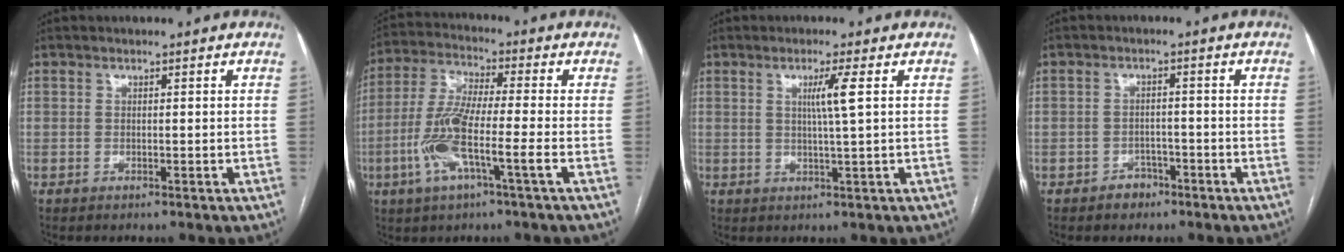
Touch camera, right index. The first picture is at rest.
{"total": 10.7, "force": [-3.4, 1.0, 10.1], "torque": [-0.217, 0.003, -0.070]}
{"total": 3.7, "force": [1.0, -0.9, 3.5], "torque": [-0.064, -0.003, 0.018]}
{"total": 2.9, "force": [-1.9, 2.1, 0.6], "torque": [-0.004, 0.009, -0.026]}